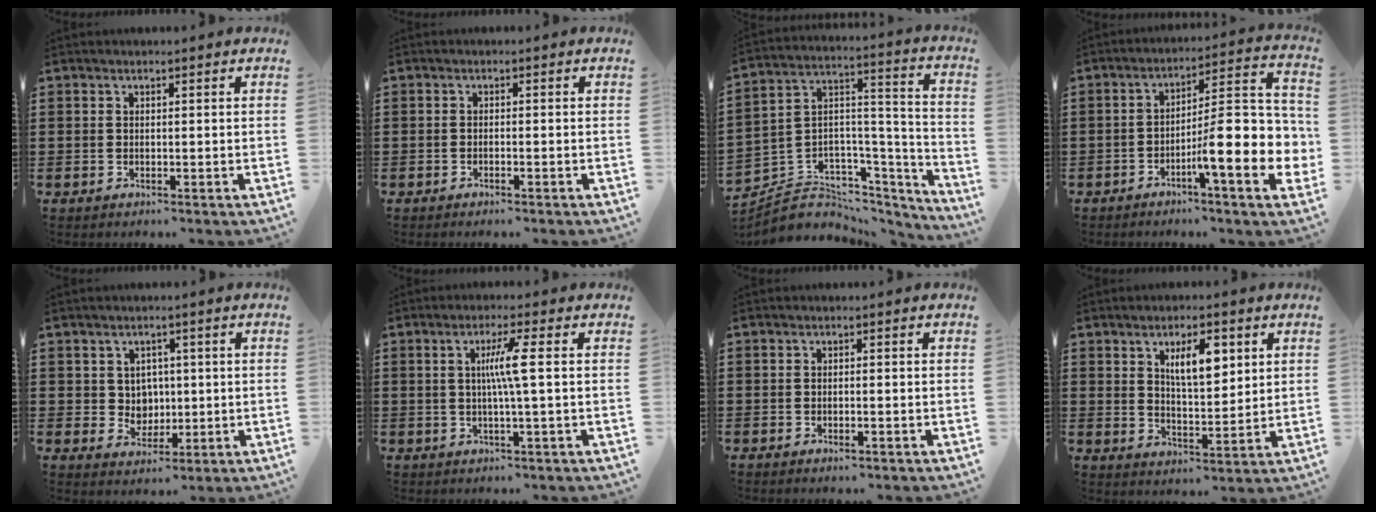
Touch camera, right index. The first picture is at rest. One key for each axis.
{"total": 0.8, "fx": -0.7, "fy": 0.0, "fz": 0.5, "tx": -0.009, "ty": -0.003, "tz": -0.012}
{"total": 5.2, "fx": -3.0, "fy": 4.2, "fz": 0.2, "tx": -0.029, "ty": -0.015, "tz": -0.058}
{"total": 12.3, "fx": -3.7, "fy": 2.2, "fz": 11.5, "tx": -0.175, "ty": -0.030, "tz": -0.072}
{"total": 3.7, "fx": 0.9, "fy": 3.5, "fz": 0.9, "tx": -0.027, "ty": 0.006, "tz": 0.013}
{"total": 4.8, "fx": 0.4, "fy": -0.5, "fz": 4.8, "tx": -0.091, "ty": -0.005, "tz": 0.000}
{"total": 0.9, "fx": -0.6, "fy": 0.2, "fz": 0.6, "tx": -0.014, "ty": -0.005, "tz": -0.009}
{"total": 6.7, "fx": 2.7, "fy": 2.7, "fz": 5.4, "tx": -0.091, "ty": -0.001, "tz": 0.041}